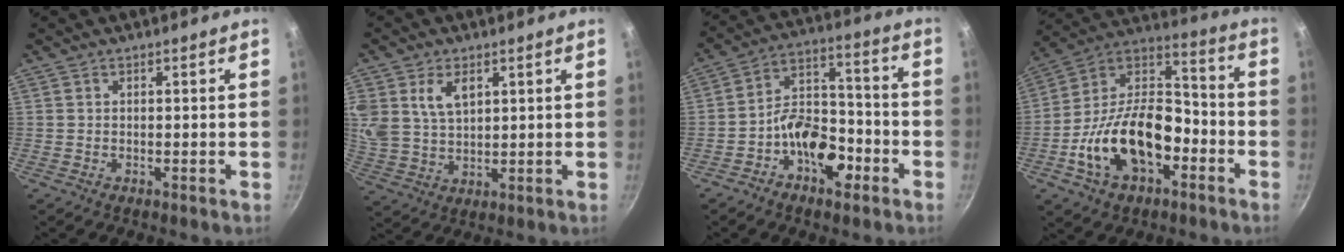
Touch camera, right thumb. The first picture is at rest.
{"total": 9.5, "force": [4.0, 6.2, 5.9], "torque": [-0.107, -0.016, 0.082]}
{"total": 12.1, "force": [-5.6, 7.3, 8.0], "torque": [-0.095, 0.068, -0.098]}
{"total": 21.2, "force": [-7.3, 12.8, 15.3], "torque": [-0.248, 0.067, -0.136]}